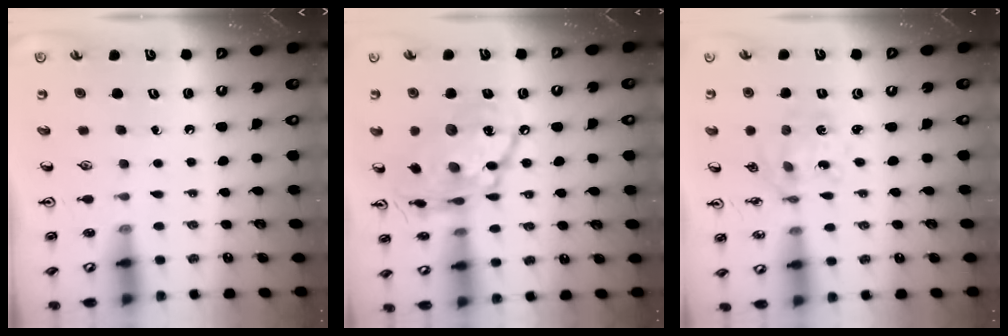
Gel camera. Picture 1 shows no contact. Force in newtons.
{"total": 19.1, "press": 19.1, "slide": 1.6}
{"total": 2.9, "press": 2.7, "slide": 1.0}